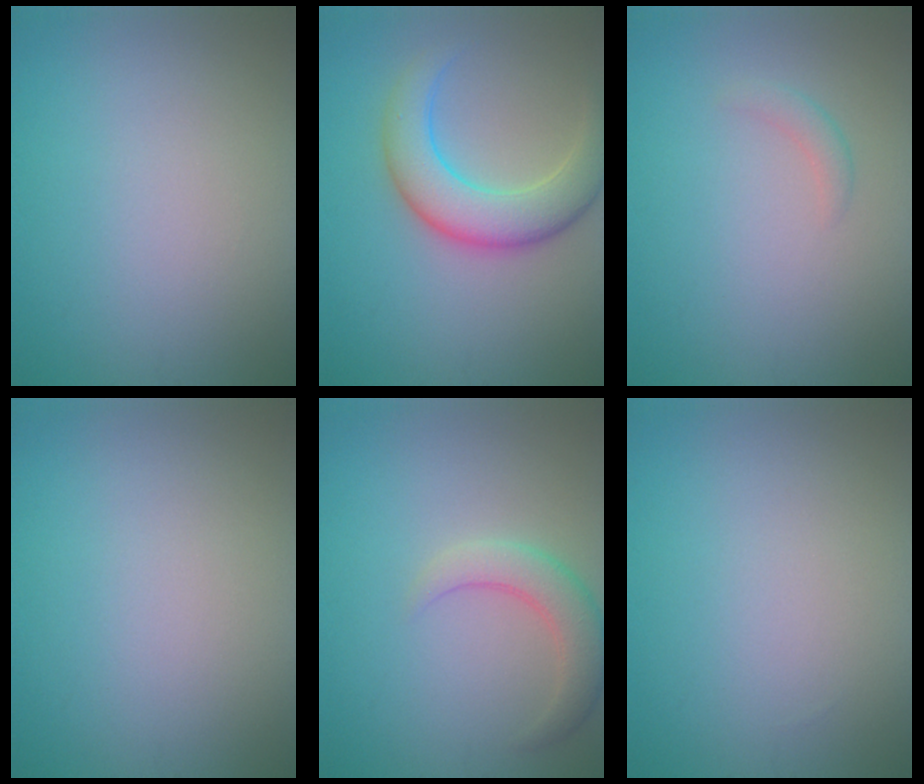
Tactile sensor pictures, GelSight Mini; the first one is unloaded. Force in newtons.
{"total": 6.0, "press": 6.0, "slide": 0.2}
{"total": 1.1, "press": 1.1, "slide": 0.0}
{"total": 0.0}
{"total": 3.2, "press": 3.2, "slide": 0.2}
{"total": 0.0}